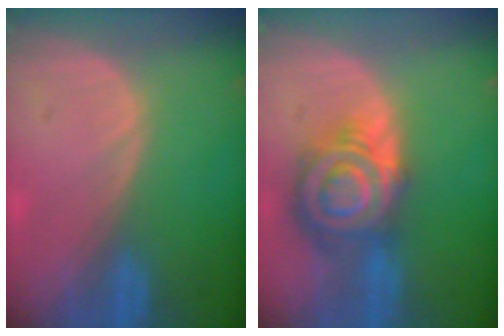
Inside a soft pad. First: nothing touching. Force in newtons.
{"total": 9.1, "press": 9.1, "slide": 0.6}